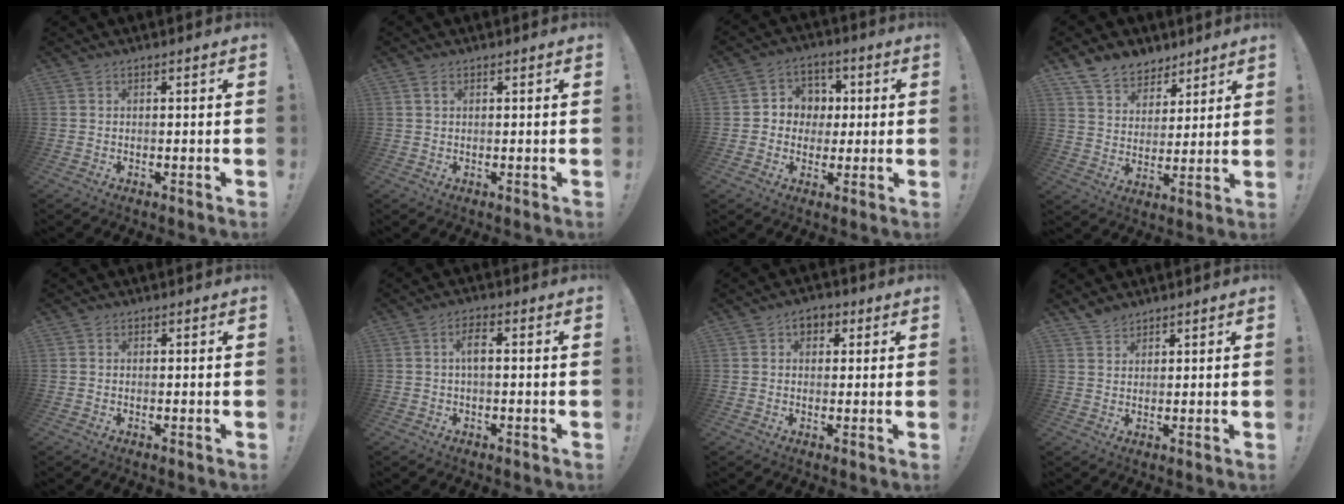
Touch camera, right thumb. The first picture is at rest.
{"total": 1.4, "force": [0.6, 0.7, 1.0], "torque": [-0.019, 0.002, 0.011]}
{"total": 7.8, "force": [-0.4, 7.6, 1.6], "torque": [-0.022, 0.008, 0.000]}
{"total": 10.5, "force": [7.9, 6.5, 2.1], "torque": [-0.047, -0.057, 0.159]}
{"total": 0.0}
{"total": 4.0, "force": [0.2, 1.6, 3.7], "torque": [-0.063, 0.008, 0.000]}
{"total": 4.3, "force": [1.3, 3.4, 2.3], "torque": [-0.026, 0.004, 0.022]}
{"total": 3.1, "force": [2.8, 1.2, 0.7], "torque": [-0.016, -0.014, 0.053]}